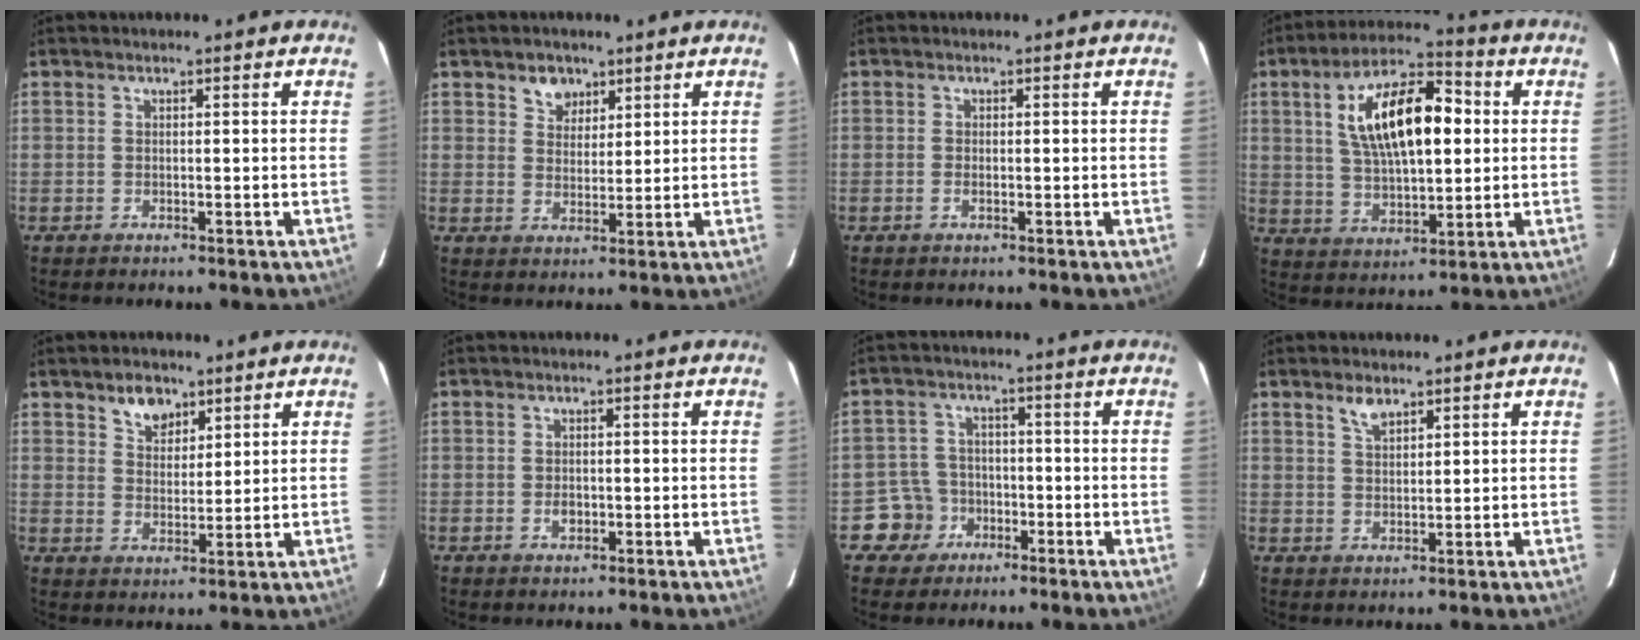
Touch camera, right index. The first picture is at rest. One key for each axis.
{"total": 4.3, "fx": 2.8, "fy": 3.1, "fz": 1.1, "tx": -0.009, "ty": 0.006, "tz": 0.049}
{"total": 1.0, "fx": -0.4, "fy": 0.4, "fz": 0.8, "tx": -0.019, "ty": 0.000, "tz": -0.008}
{"total": 16.4, "fx": 3.4, "fy": 7.1, "fz": 14.4, "tx": -0.254, "ty": 0.024, "tz": 0.060}
{"total": 5.3, "fx": 3.6, "fy": 3.3, "fz": 2.2, "tx": -0.028, "ty": 0.002, "tz": 0.066}
{"total": 1.9, "fx": -0.6, "fy": 1.2, "fz": 1.3, "tx": -0.024, "ty": 0.002, "tz": -0.010}
{"total": 5.9, "fx": -2.8, "fy": 5.2, "fz": 0.0, "tx": -0.011, "ty": 0.027, "tz": -0.048}
{"total": 3.0, "fx": 2.2, "fy": 1.2, "fz": 1.6, "tx": -0.028, "ty": 0.004, "tz": 0.042}